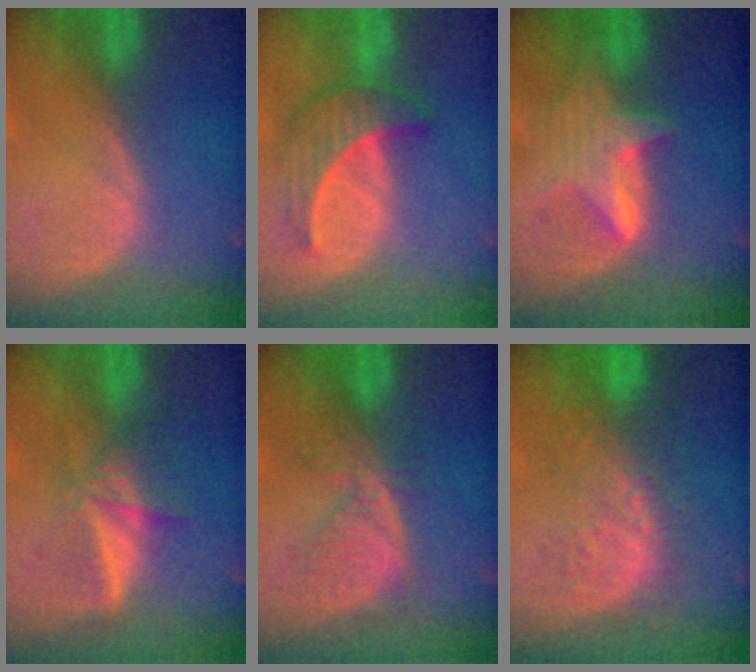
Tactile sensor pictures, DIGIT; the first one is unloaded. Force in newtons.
{"total": 6.6, "press": 6.3, "slide": 2.1}
{"total": 6.0, "press": 5.8, "slide": 1.2}
{"total": 6.0, "press": 5.3, "slide": 2.7}
{"total": 6.4, "press": 6.2, "slide": 1.7}
{"total": 8.9, "press": 8.7, "slide": 2.0}